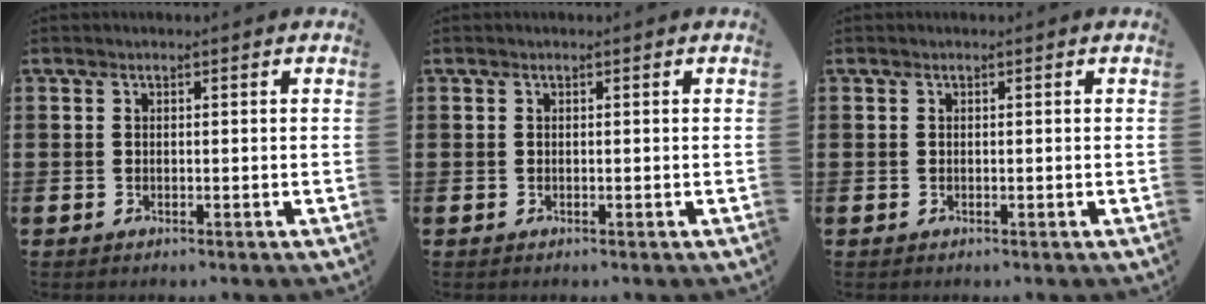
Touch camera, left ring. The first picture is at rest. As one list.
[{"total": 0.0}, {"total": 0.0}]